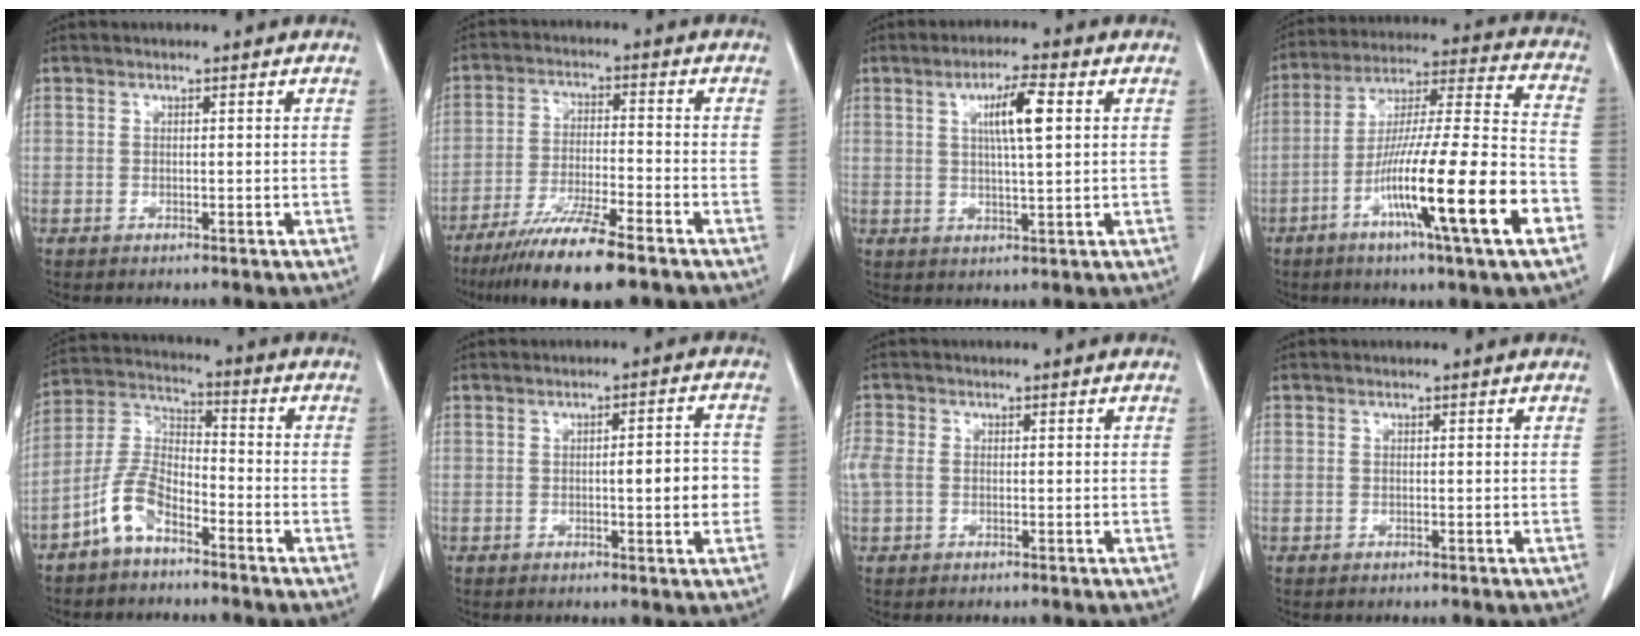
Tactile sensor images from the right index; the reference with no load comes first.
{"total": 11.7, "force": [-8.4, 0.6, 8.1], "torque": [-0.142, -0.031, -0.143]}
{"total": 6.5, "force": [1.9, 0.6, 6.2], "torque": [-0.110, 0.003, 0.031]}
{"total": 20.8, "force": [-8.5, 0.1, 19.0], "torque": [-0.314, -0.023, -0.147]}
{"total": 7.9, "force": [-5.0, 3.4, 5.1], "torque": [-0.123, 0.014, -0.106]}
{"total": 5.6, "force": [-0.6, 1.0, 5.5], "torque": [-0.076, 0.007, -0.007]}
{"total": 4.2, "force": [0.1, 3.3, 2.5], "torque": [-0.082, 0.017, 0.006]}
{"total": 0.0}